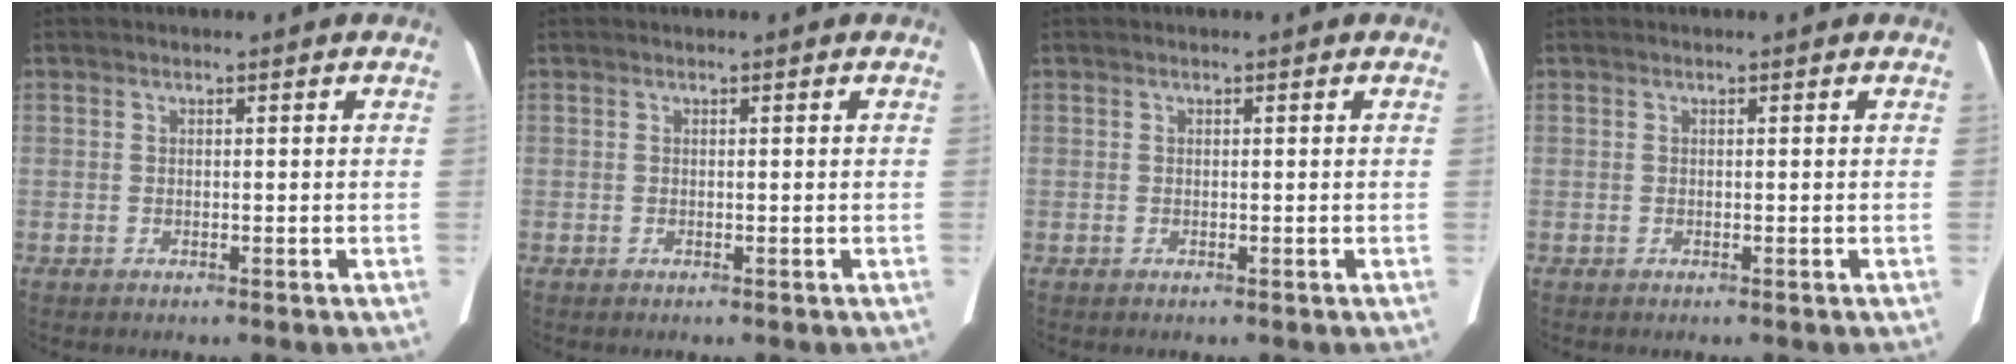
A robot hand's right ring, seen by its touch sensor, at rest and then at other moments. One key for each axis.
{"total": 0.0}
{"total": 0.0}
{"total": 0.0}